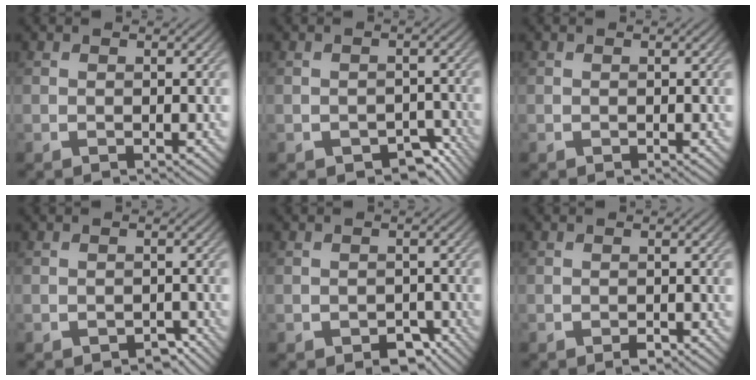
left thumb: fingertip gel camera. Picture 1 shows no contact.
{"total": 4.1, "force": [-2.4, 2.5, 2.2], "torque": [-0.026, -0.013, -0.028]}
{"total": 0.0}
{"total": 1.7, "force": [-1.2, 0.9, 0.8], "torque": [-0.011, -0.002, -0.018]}
{"total": 3.0, "force": [-1.8, 1.9, 1.5], "torque": [-0.022, -0.010, -0.027]}
{"total": 1.0, "force": [-0.6, 0.5, 0.6], "torque": [-0.009, -0.003, -0.009]}